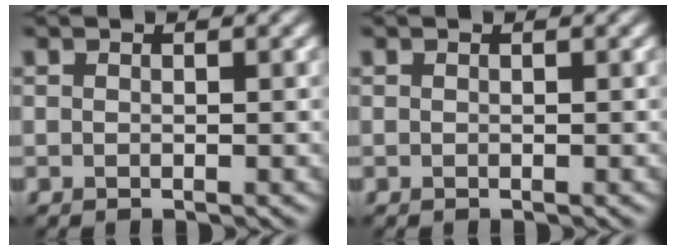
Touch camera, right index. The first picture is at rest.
{"total": 0.0}